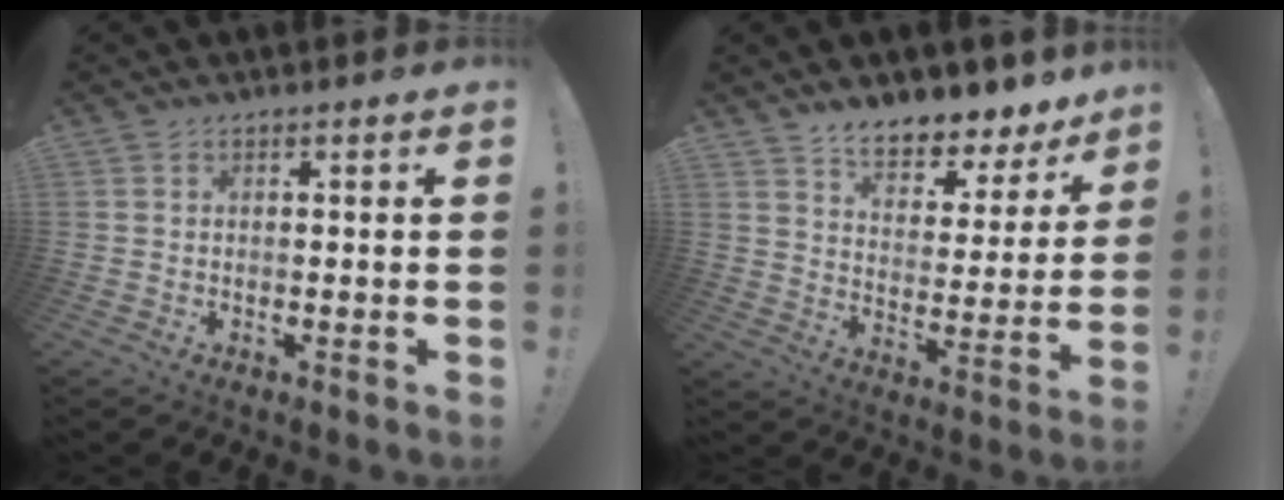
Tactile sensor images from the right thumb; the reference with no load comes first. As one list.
[{"total": 9.6, "force": [8.3, 3.4, 3.4], "torque": [-0.047, -0.076, 0.147]}]